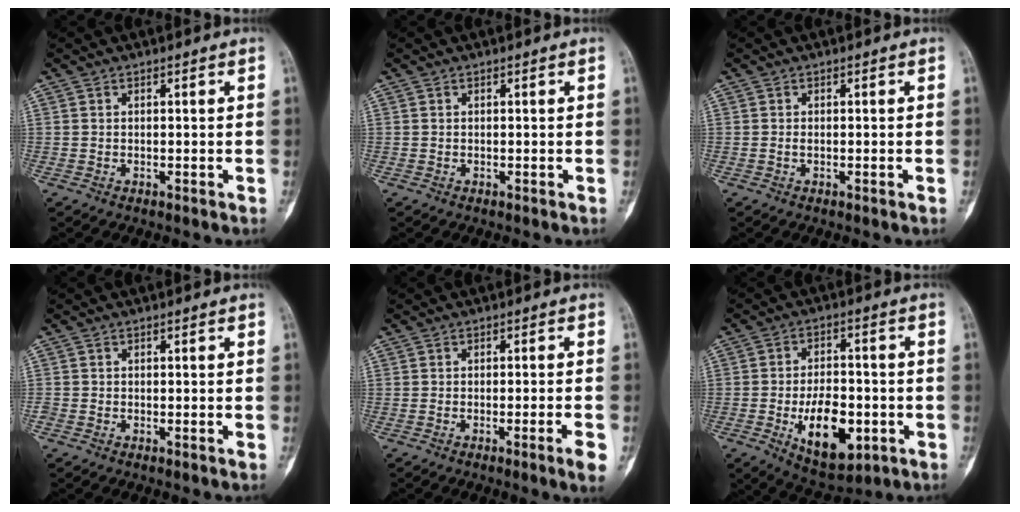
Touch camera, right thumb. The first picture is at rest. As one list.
[{"total": 0.0}, {"total": 0.7, "force": [-0.1, 0.1, 0.7], "torque": [-0.011, 0.000, -0.001]}, {"total": 0.8, "force": [-0.5, 0.3, 0.6], "torque": [-0.008, -0.001, -0.013]}, {"total": 4.0, "force": [-1.9, -0.2, 3.6], "torque": [-0.055, 0.002, -0.028]}, {"total": 13.6, "force": [-4.0, 7.3, 10.8], "torque": [-0.146, 0.013, -0.052]}]